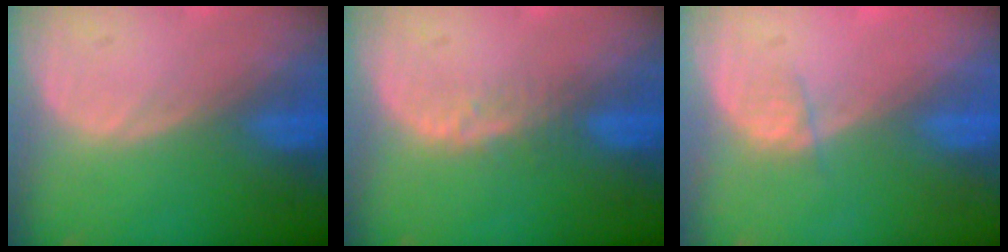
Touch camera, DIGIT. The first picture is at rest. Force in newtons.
{"total": 2.1, "press": 2.1, "slide": 0.2}
{"total": 1.4, "press": 1.3, "slide": 0.6}